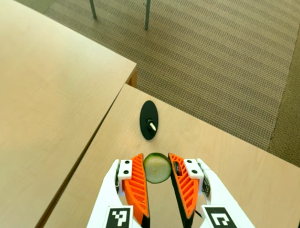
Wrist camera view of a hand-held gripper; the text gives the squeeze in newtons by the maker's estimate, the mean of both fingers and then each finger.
{"total": 10.2, "left": 10.4, "right": 9.9}